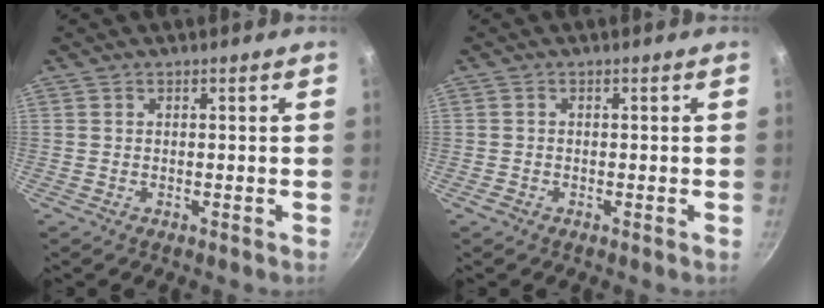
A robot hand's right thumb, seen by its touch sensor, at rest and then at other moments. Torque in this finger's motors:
{"motor_torque": [0.43, 0.56, -0.28, 0.18, 0.04]}